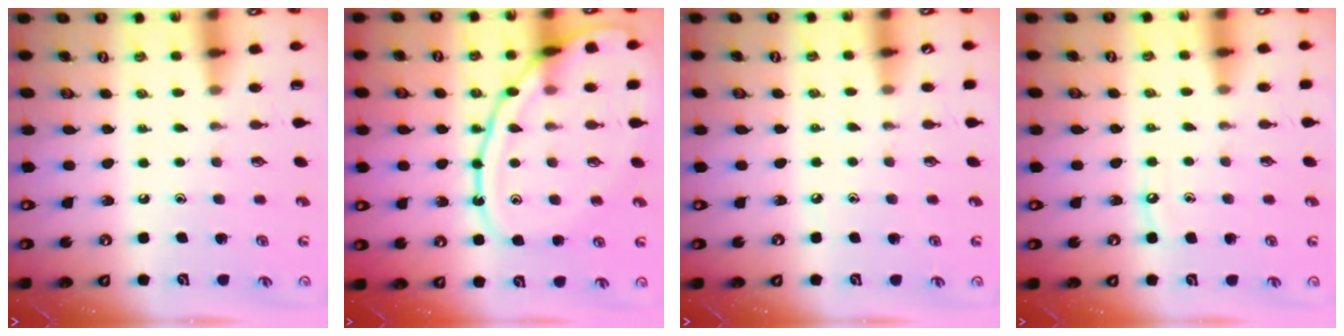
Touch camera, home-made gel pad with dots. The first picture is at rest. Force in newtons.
{"total": 15.5, "press": 15.4, "slide": 1.4}
{"total": 2.3, "press": 2.3, "slide": 0.4}
{"total": 5.1, "press": 5.0, "slide": 0.6}